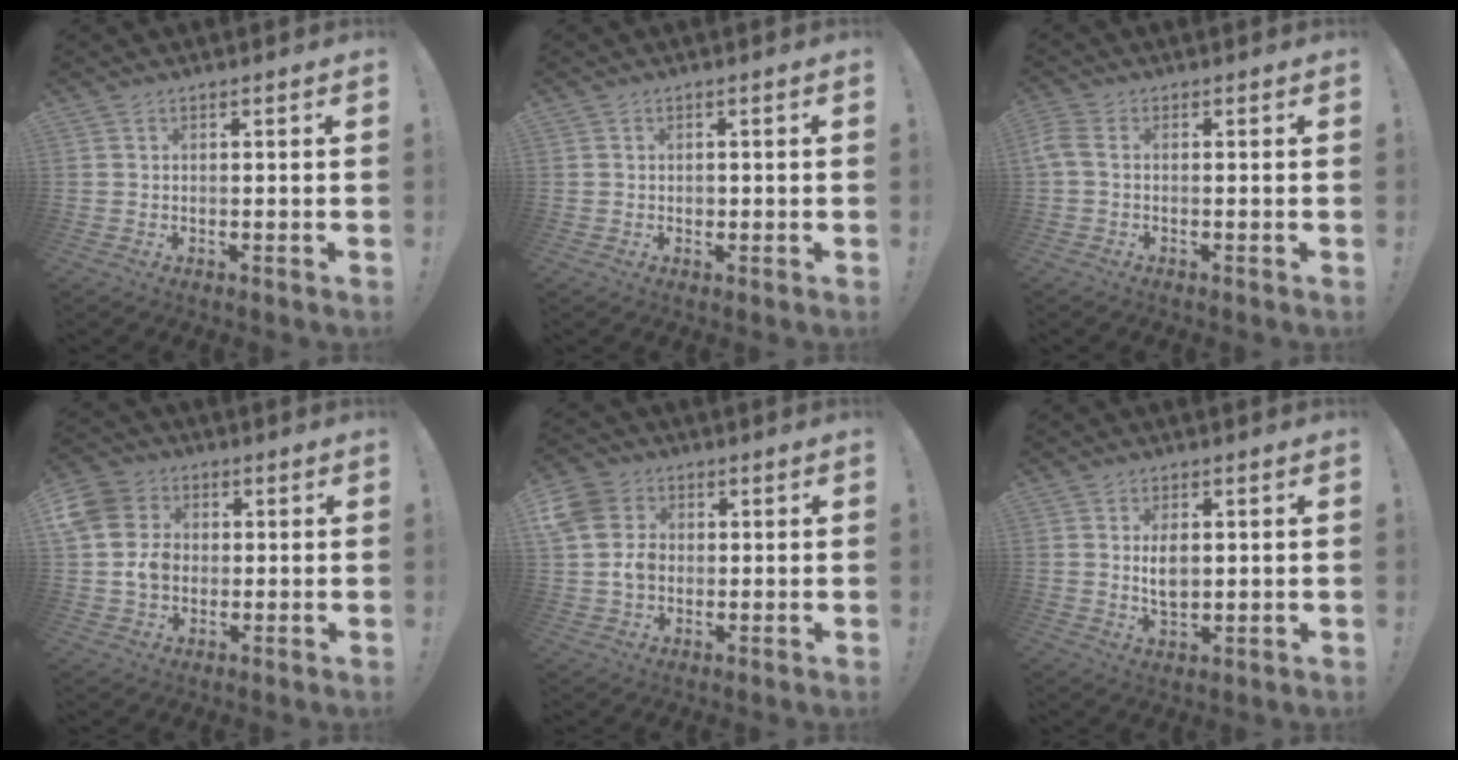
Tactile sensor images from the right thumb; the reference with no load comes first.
{"total": 0.9, "force": [-0.3, 0.9, 0.3], "torque": [-0.004, 0.002, -0.005]}
{"total": 2.6, "force": [-0.3, 1.2, 2.3], "torque": [-0.047, -0.002, -0.004]}
{"total": 10.4, "force": [0.2, 9.2, 4.8], "torque": [-0.083, 0.001, 0.006]}
{"total": 9.5, "force": [0.5, 8.3, 4.6], "torque": [-0.087, 0.000, 0.012]}
{"total": 5.4, "force": [1.0, 3.1, 4.3], "torque": [-0.076, -0.006, 0.011]}